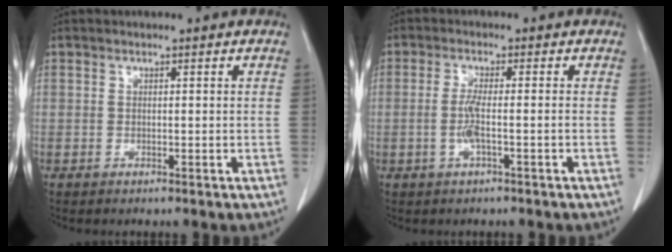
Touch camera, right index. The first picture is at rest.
{"total": 3.3, "force": [-0.8, 0.1, 3.2], "torque": [-0.070, -0.003, -0.018]}